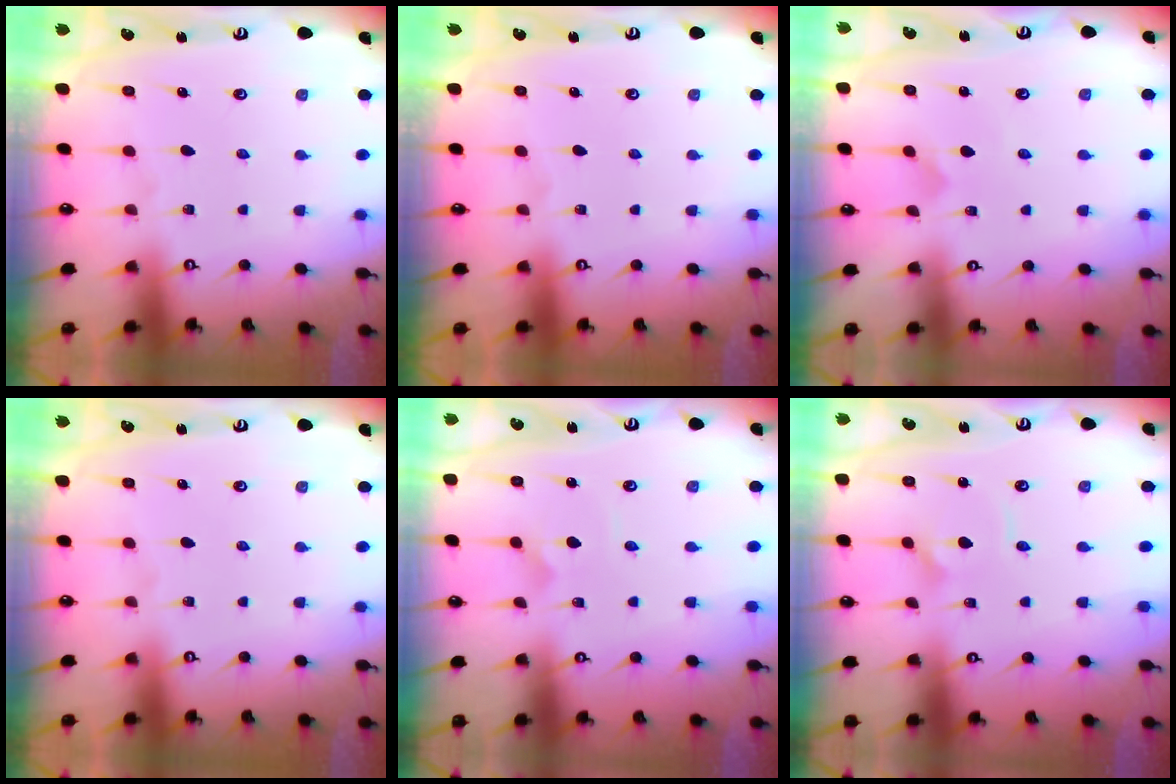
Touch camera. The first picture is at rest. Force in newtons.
{"total": 0.0}
{"total": 2.3, "press": 2.3, "slide": 0.2}
{"total": 0.0}
{"total": 2.6, "press": 2.6, "slide": 0.1}
{"total": 2.7, "press": 2.7, "slide": 0.2}